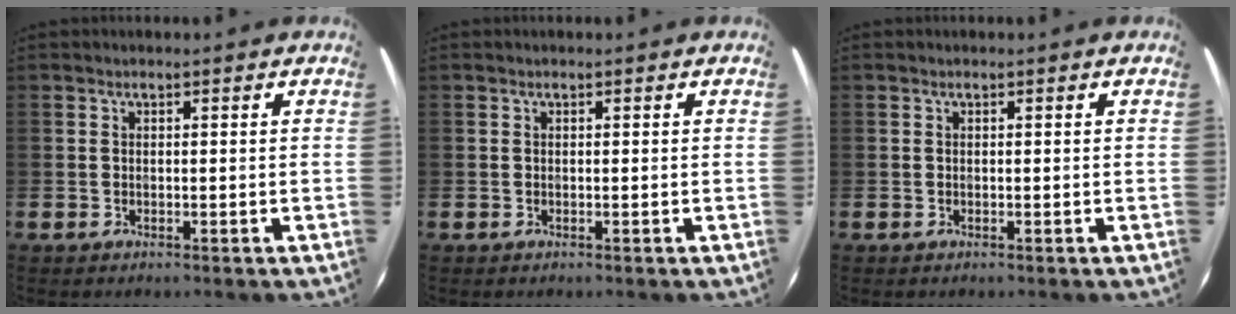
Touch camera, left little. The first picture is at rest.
{"total": 0.0}
{"total": 0.0}